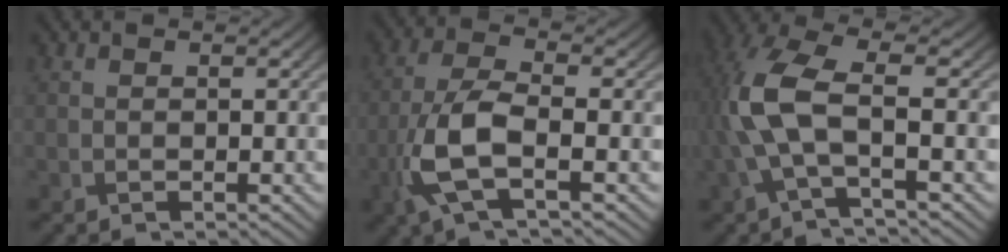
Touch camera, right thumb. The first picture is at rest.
{"total": 8.1, "force": [-3.1, 2.9, 6.9], "torque": [-0.166, -0.001, -0.071]}
{"total": 8.8, "force": [-1.1, 3.0, 8.2], "torque": [-0.203, 0.012, -0.032]}